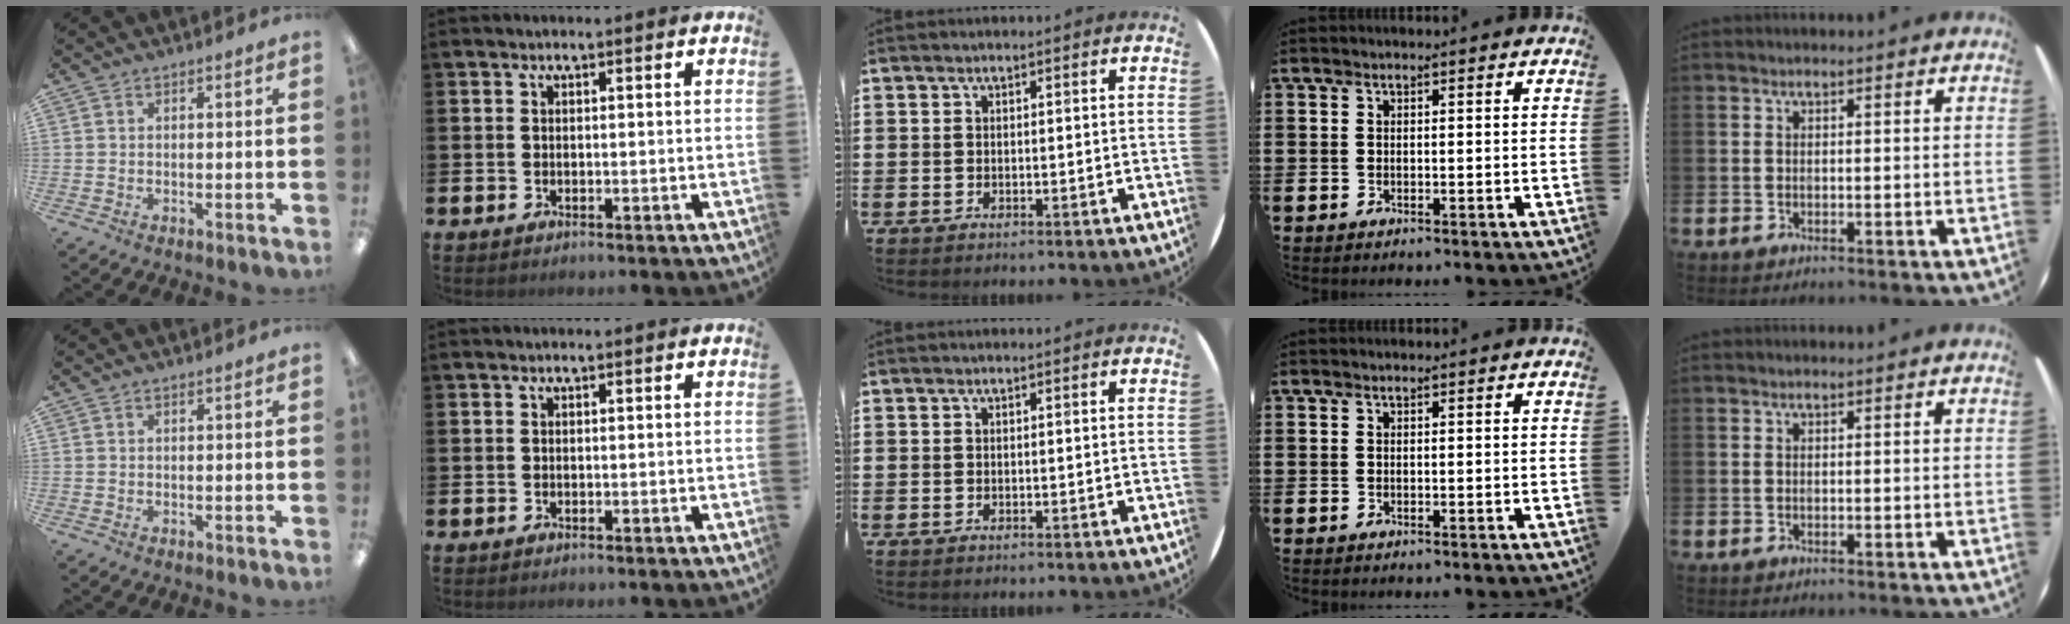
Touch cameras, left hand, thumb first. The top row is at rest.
{}